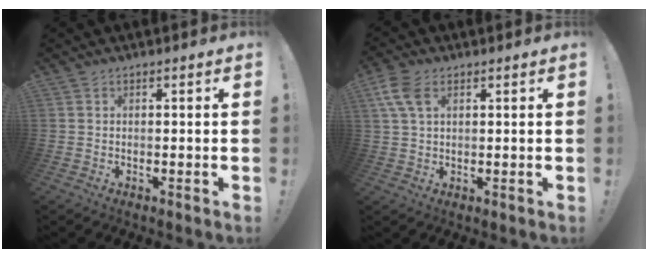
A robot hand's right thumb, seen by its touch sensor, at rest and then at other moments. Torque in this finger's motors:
{"motor_torque": [1.59, 0.82, 0.68, -0.52, 0.00]}